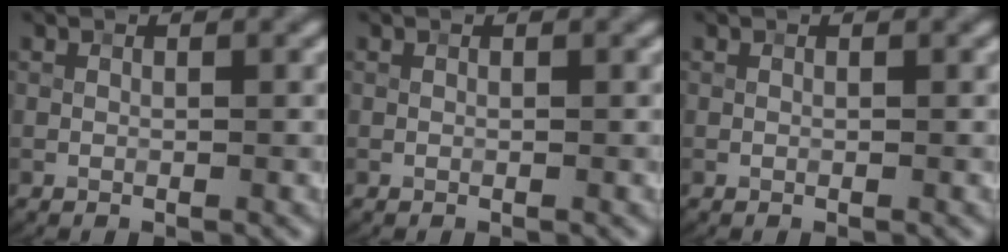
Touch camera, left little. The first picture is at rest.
{"total": 0.0}
{"total": 0.0}